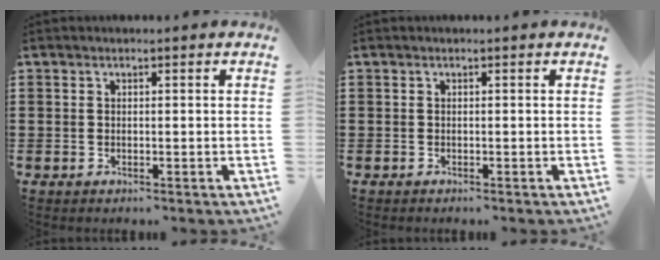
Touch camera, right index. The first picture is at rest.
{"total": 0.0}